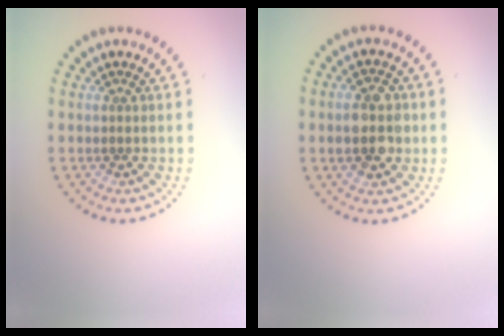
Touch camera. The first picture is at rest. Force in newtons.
{"total": 4.5, "press": 4.5, "slide": 0.1}